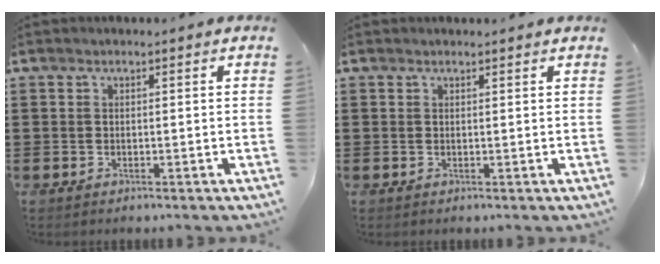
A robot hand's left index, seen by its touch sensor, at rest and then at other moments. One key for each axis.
{"total": 0.5, "fx": 0.5, "fy": 0.0, "fz": 0.2, "tx": -0.005, "ty": -0.001, "tz": 0.010}